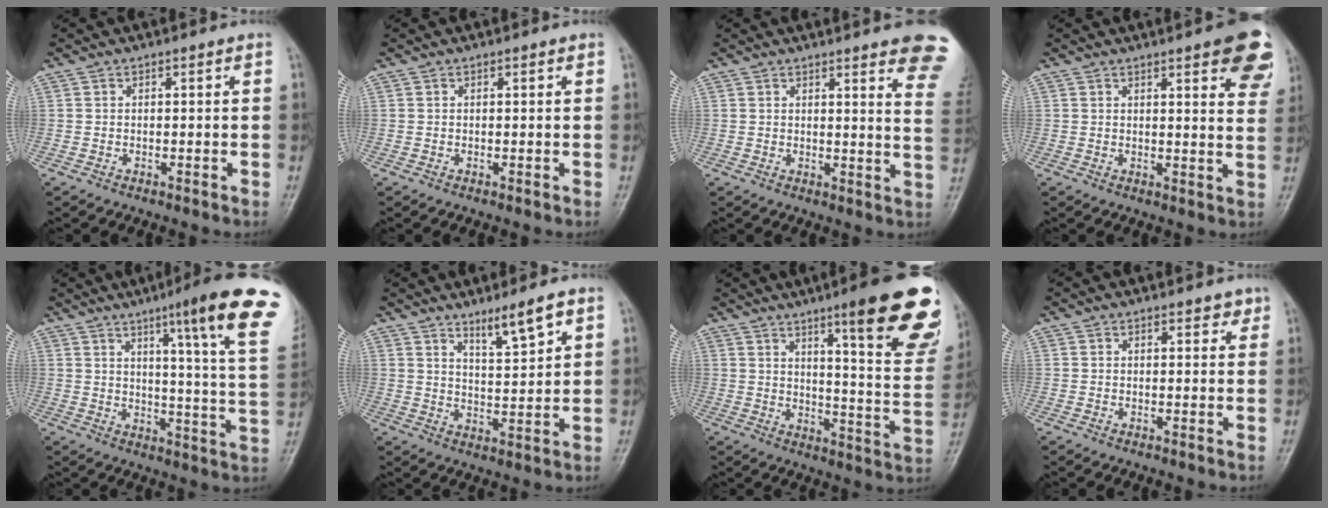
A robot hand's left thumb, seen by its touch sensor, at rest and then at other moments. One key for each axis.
{"total": 0.0}
{"total": 13.9, "fx": 10.2, "fy": 2.2, "fz": 9.1, "tx": -0.083, "ty": -0.054, "tz": 0.100}
{"total": 12.0, "fx": 6.9, "fy": 3.1, "fz": 9.3, "tx": -0.082, "ty": -0.027, "tz": 0.074}
{"total": 20.8, "fx": 11.7, "fy": 1.2, "fz": 17.1, "tx": -0.210, "ty": -0.055, "tz": 0.143}
{"total": 6.6, "fx": 4.6, "fy": 0.7, "fz": 4.7, "tx": -0.074, "ty": -0.038, "tz": 0.080}
{"total": 23.2, "fx": 13.5, "fy": 4.0, "fz": 18.4, "tx": -0.210, "ty": -0.068, "tz": 0.181}
{"total": 2.2, "fx": 1.7, "fy": 1.0, "fz": 1.0, "tx": 0.002, "ty": -0.008, "tz": 0.017}